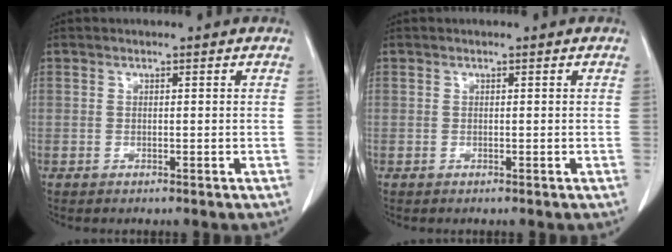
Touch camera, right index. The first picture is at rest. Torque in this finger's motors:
{"motor_torque": [0.00, 0.00, 0.00, 0.00]}